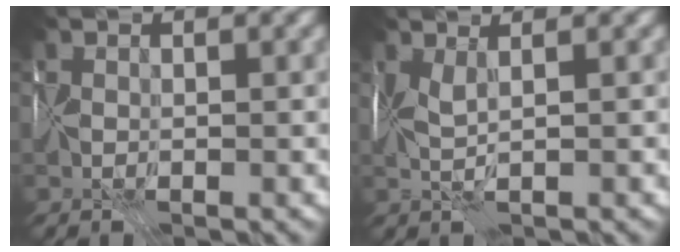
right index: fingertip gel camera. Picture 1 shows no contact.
{"total": 1.9, "force": [0.8, 0.2, 1.7], "torque": [-0.033, 0.008, 0.012]}